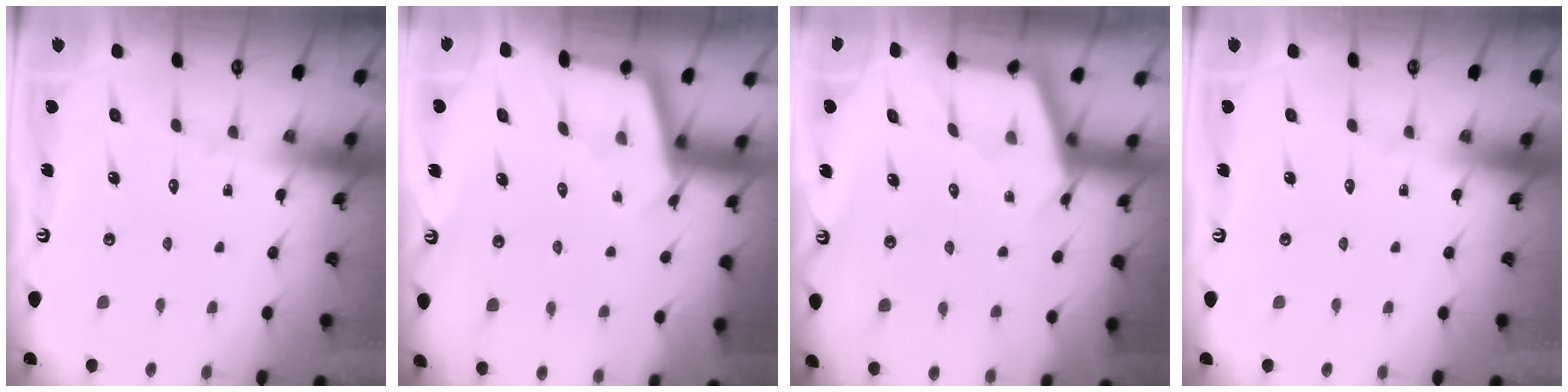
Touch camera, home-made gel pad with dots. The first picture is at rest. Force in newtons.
{"total": 2.9, "press": 2.9, "slide": 0.3}
{"total": 3.2, "press": 3.2, "slide": 0.3}
{"total": 0.0}